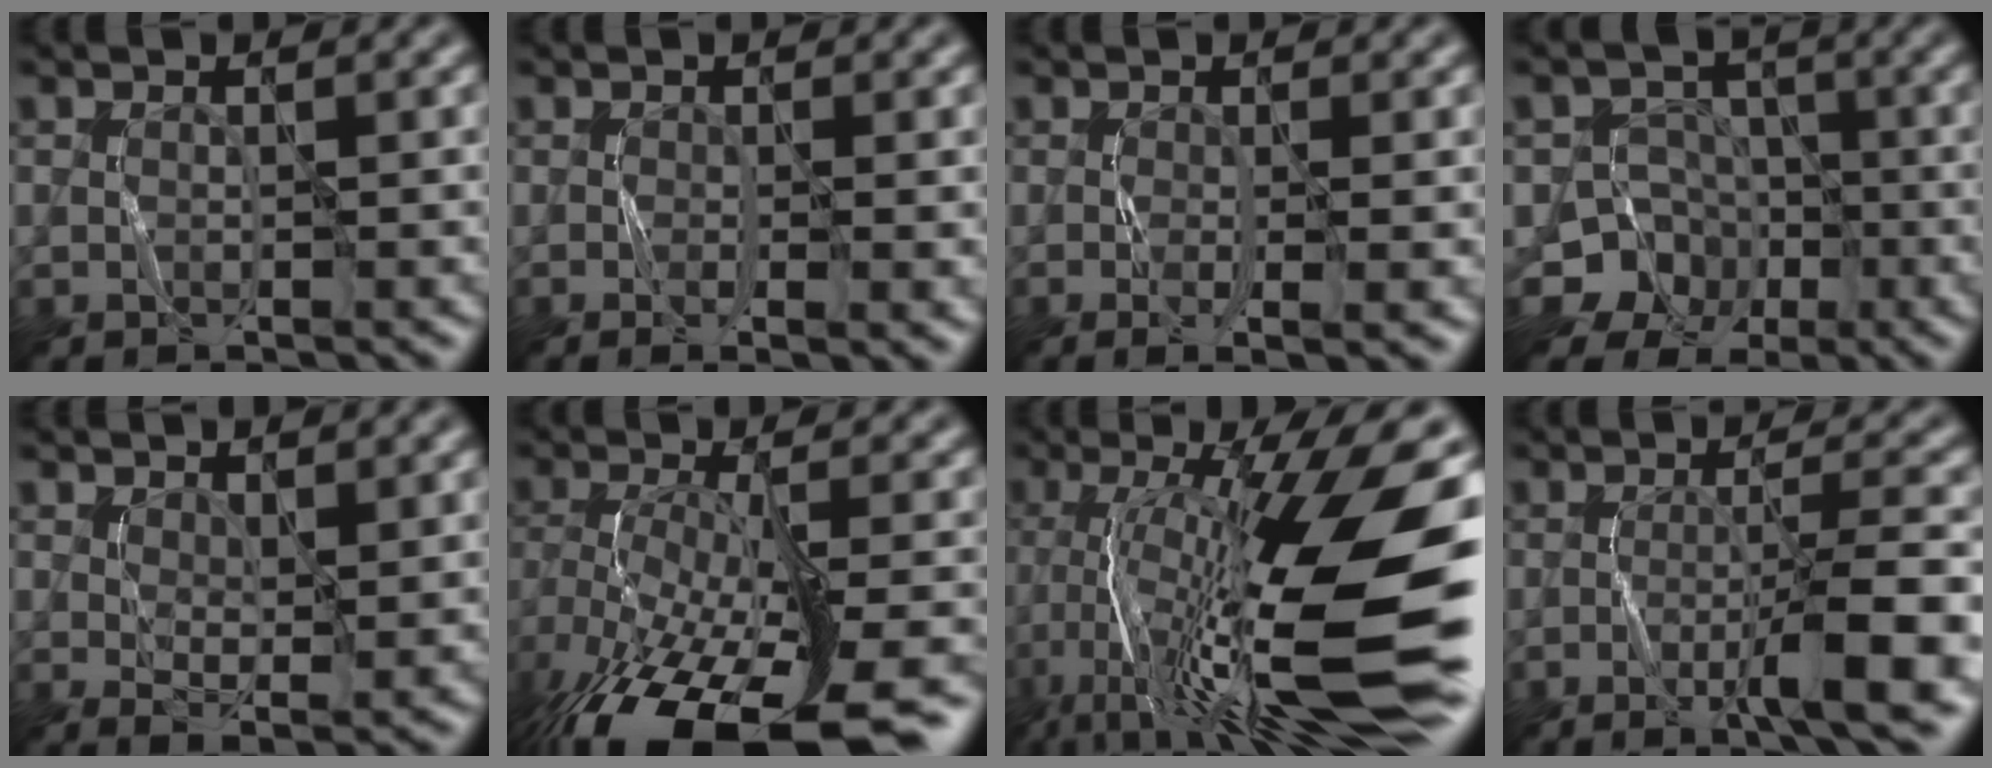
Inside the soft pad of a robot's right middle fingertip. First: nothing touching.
{"total": 2.1, "force": [-0.4, 0.3, 2.0], "torque": [-0.036, -0.008, -0.001]}
{"total": 2.7, "force": [-0.6, 0.4, 2.6], "torque": [-0.047, -0.009, -0.003]}
{"total": 7.8, "force": [-3.5, 6.9, 1.2], "torque": [-0.006, -0.005, -0.074]}
{"total": 2.5, "force": [0.9, 0.9, 2.2], "torque": [-0.044, -0.012, 0.025]}
{"total": 13.6, "force": [-9.1, 3.8, 9.4], "torque": [-0.200, -0.029, -0.135]}
{"total": 17.6, "force": [-2.9, 4.0, 16.9], "torque": [-0.292, 0.008, -0.046]}
{"total": 6.9, "force": [-2.0, 1.1, 6.5], "torque": [-0.101, -0.001, -0.028]}